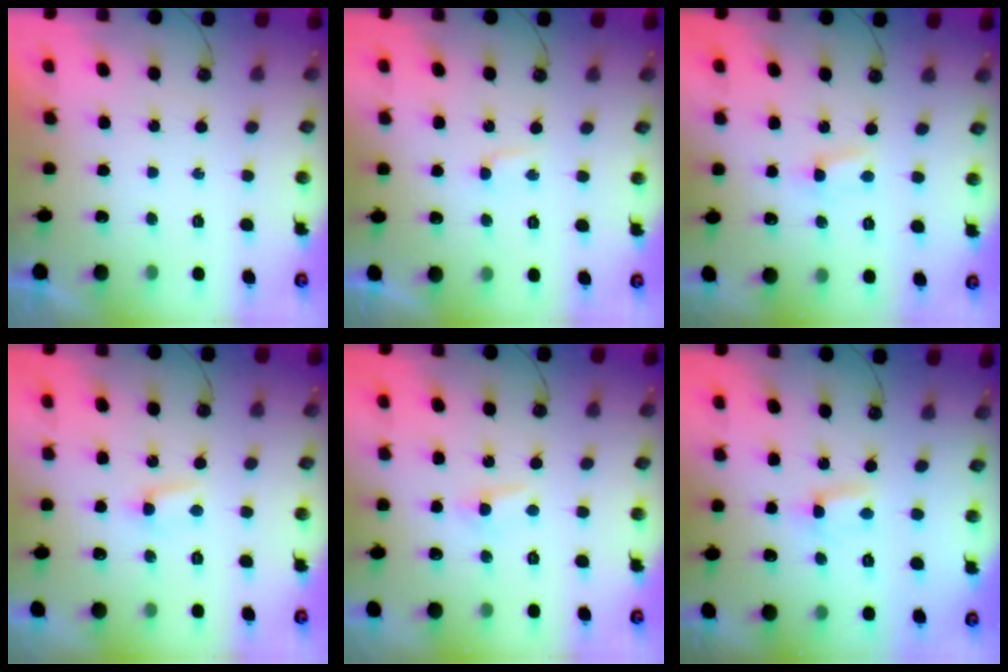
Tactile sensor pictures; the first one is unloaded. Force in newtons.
{"total": 1.6, "press": 1.4, "slide": 0.7}
{"total": 1.9, "press": 1.9, "slide": 0.2}
{"total": 3.7, "press": 3.7, "slide": 0.4}
{"total": 4.1, "press": 4.1, "slide": 0.4}
{"total": 0.5, "press": 0.2, "slide": 0.5}